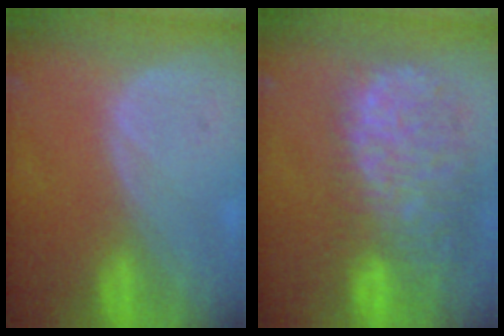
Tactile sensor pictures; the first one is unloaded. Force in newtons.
{"total": 13.5, "press": 11.1, "slide": 7.6}